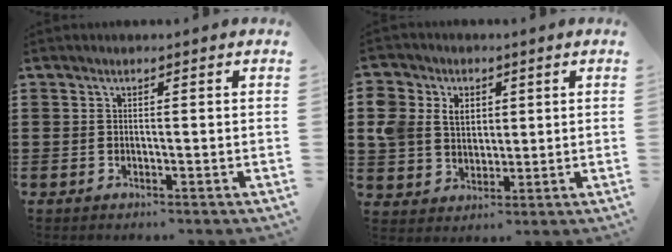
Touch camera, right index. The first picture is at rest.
{"total": 7.1, "force": [2.1, 6.1, 3.0], "torque": [-0.102, 0.015, 0.035]}